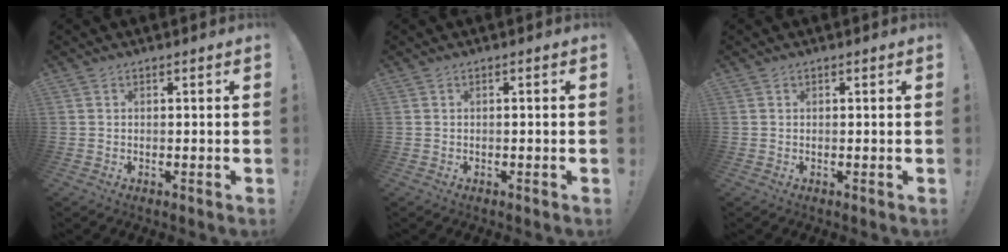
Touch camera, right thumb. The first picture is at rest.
{"total": 0.8, "force": [-0.6, -0.3, 0.3], "torque": [-0.014, 0.002, -0.010]}
{"total": 0.0}